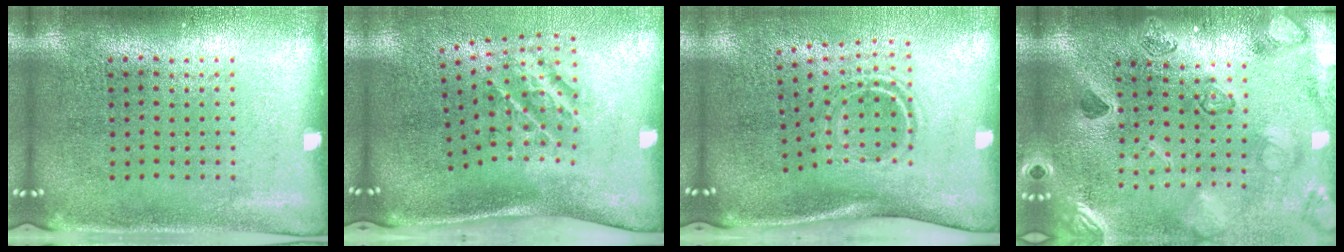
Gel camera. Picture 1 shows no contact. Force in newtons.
{"total": 2.3, "press": 1.3, "slide": 1.9}
{"total": 1.8, "press": 1.1, "slide": 1.4}
{"total": 2.3, "press": 2.3, "slide": 0.3}